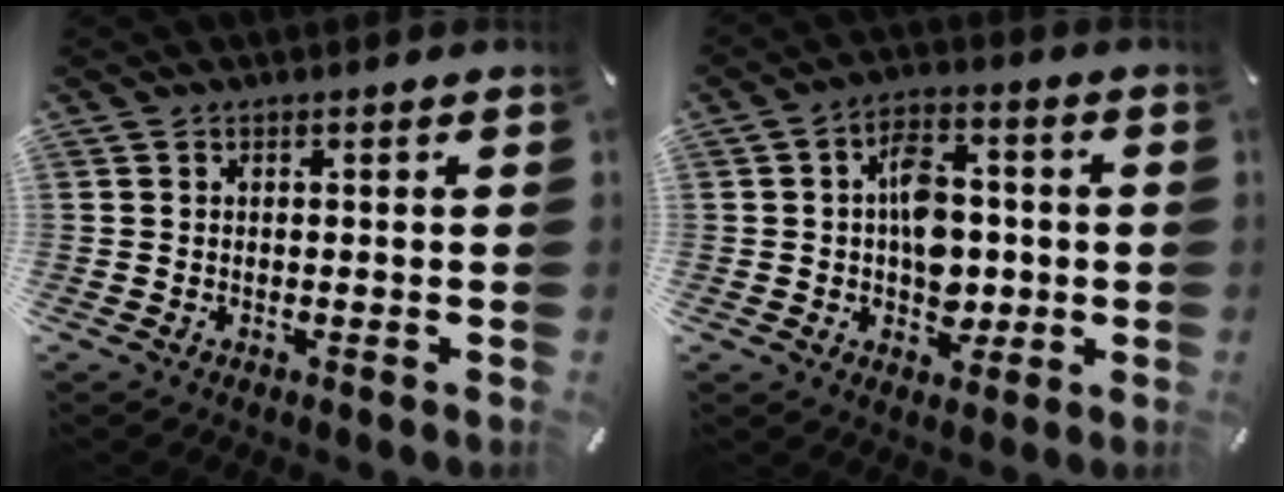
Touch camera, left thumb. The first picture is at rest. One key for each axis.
{"total": 10.1, "fx": -0.4, "fy": 7.5, "fz": 6.7, "tx": -0.105, "ty": 0.009, "tz": -0.007}